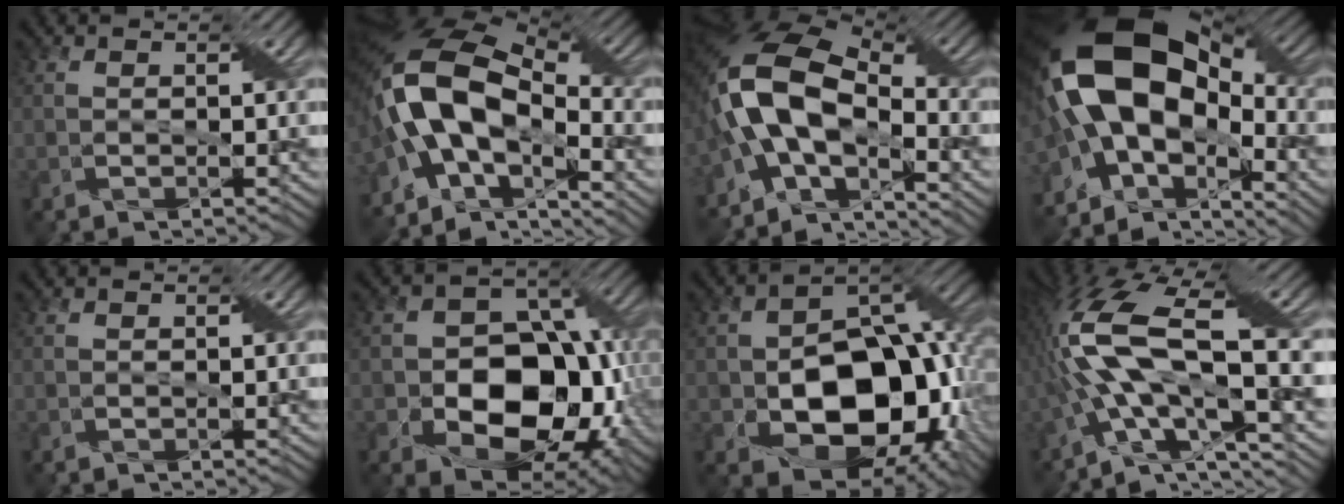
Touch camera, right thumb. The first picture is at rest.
{"total": 15.6, "force": [-3.7, 8.5, 12.5], "torque": [-0.247, 0.006, -0.079]}
{"total": 14.1, "force": [-3.0, 7.3, 11.7], "torque": [-0.240, 0.011, -0.072]}
{"total": 19.1, "force": [-0.9, 11.0, 15.5], "torque": [-0.311, -0.005, -0.003]}
{"total": 0.0}
{"total": 14.4, "force": [-3.2, 10.5, 9.3], "torque": [-0.130, -0.009, -0.059]}
{"total": 15.9, "force": [-3.8, 11.0, 10.9], "torque": [-0.148, -0.022, -0.066]}
{"total": 16.8, "force": [-2.0, 6.4, 15.4], "torque": [-0.317, 0.005, -0.043]}